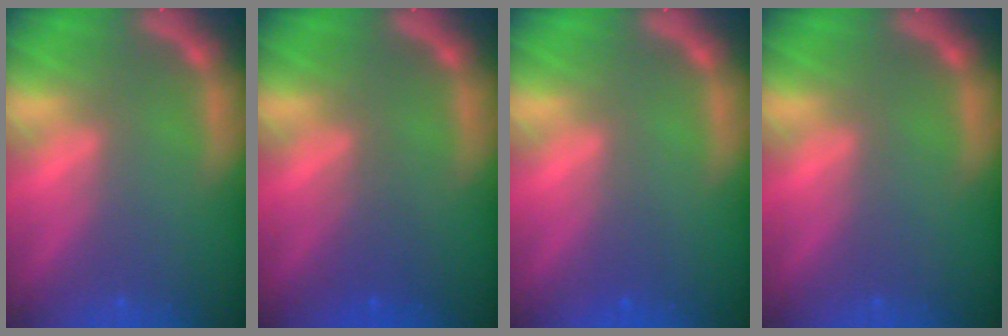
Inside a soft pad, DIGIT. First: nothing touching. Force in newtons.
{"total": 2.0}
{"total": 1.0}
{"total": 0.0}